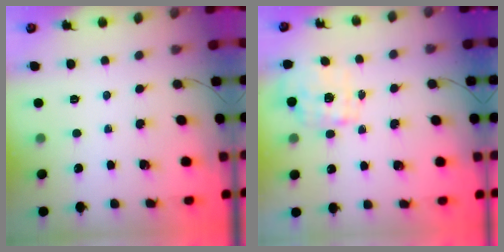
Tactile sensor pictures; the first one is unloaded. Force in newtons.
{"total": 2.2, "press": 2.1, "slide": 0.4}